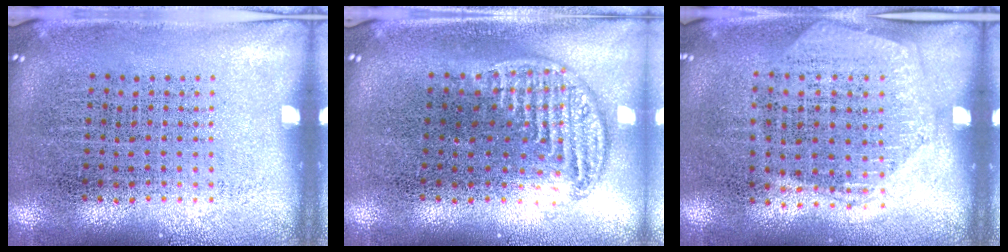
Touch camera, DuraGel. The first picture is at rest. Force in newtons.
{"total": 1.1, "press": 1.0, "slide": 0.4}
{"total": 1.4, "press": 1.2, "slide": 0.8}